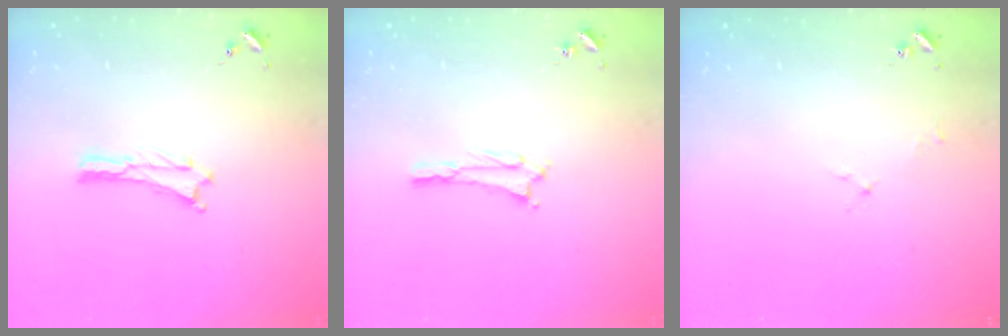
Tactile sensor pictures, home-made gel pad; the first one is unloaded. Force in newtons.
{"total": 1.5, "press": 1.5, "slide": 0.3}
{"total": 1.7, "press": 1.6, "slide": 0.3}